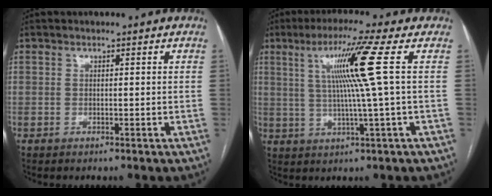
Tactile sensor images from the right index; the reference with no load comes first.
{"total": 9.8, "force": [2.3, -2.4, 9.2], "torque": [-0.157, 0.008, 0.049]}